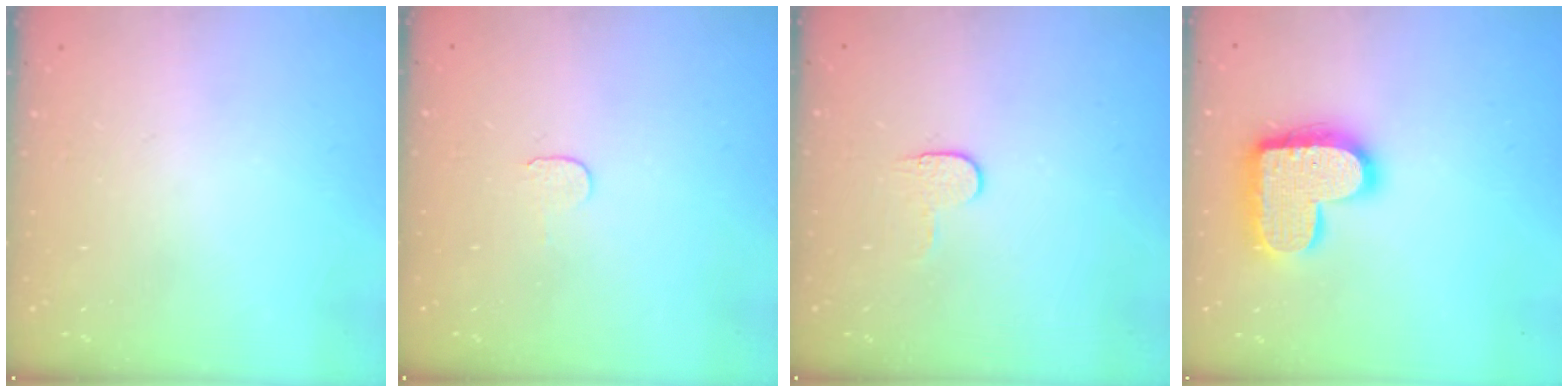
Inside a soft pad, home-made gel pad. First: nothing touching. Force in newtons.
{"total": 3.8, "press": 3.8, "slide": 0.4}
{"total": 4.5, "press": 4.5, "slide": 0.4}
{"total": 17.5, "press": 17.5, "slide": 1.0}